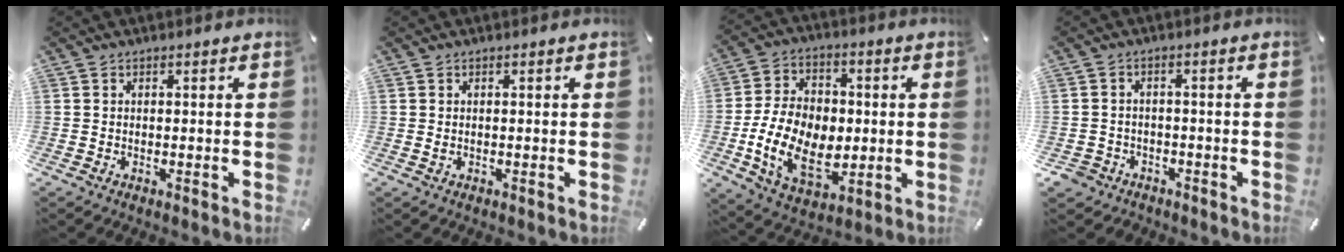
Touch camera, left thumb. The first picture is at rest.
{"total": 0.8, "force": [-0.1, 0.3, 0.7], "torque": [-0.014, -0.001, -0.001]}
{"total": 18.1, "force": [-3.4, 12.6, 12.6], "torque": [-0.254, 0.011, -0.058]}
{"total": 3.7, "force": [-2.3, 2.8, 0.8], "torque": [-0.027, 0.007, -0.048]}